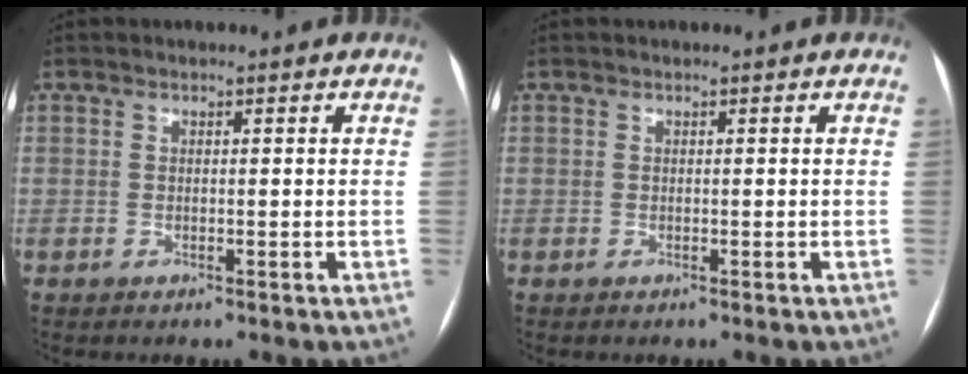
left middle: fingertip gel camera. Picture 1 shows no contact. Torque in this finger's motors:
{"motor_torque": [0.03, 0.15, 0.04, 0.01]}